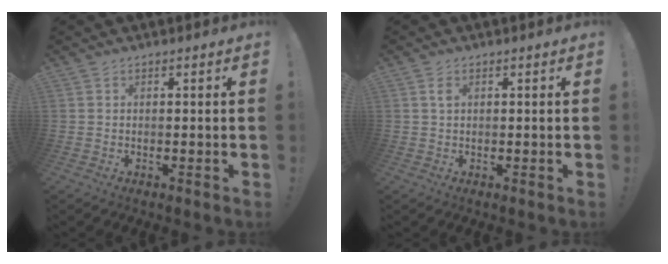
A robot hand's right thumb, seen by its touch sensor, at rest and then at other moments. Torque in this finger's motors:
{"motor_torque": [-0.05, -0.06, -0.09, -0.03, -0.01]}